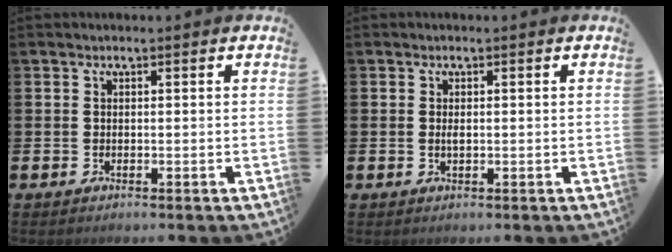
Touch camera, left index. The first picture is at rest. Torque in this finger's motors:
{"motor_torque": [0.29, 0.23, 0.01, 0.04]}